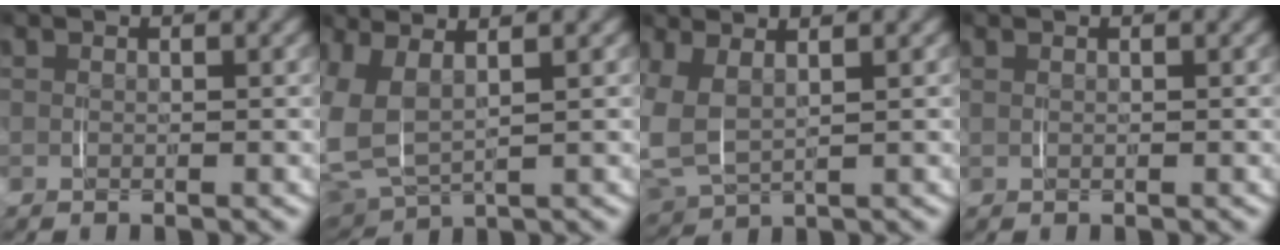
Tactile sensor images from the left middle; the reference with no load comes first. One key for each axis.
{"total": 9.9, "fx": 1.0, "fy": 8.1, "fz": 5.6, "tx": -0.185, "ty": -0.021, "tz": 0.021}
{"total": 7.9, "fx": 1.1, "fy": 6.5, "fz": 4.4, "tx": -0.152, "ty": -0.014, "tz": 0.020}
{"total": 0.5, "fx": 0.3, "fy": 0.2, "fz": 0.3, "tx": -0.006, "ty": 0.001, "tz": 0.007}